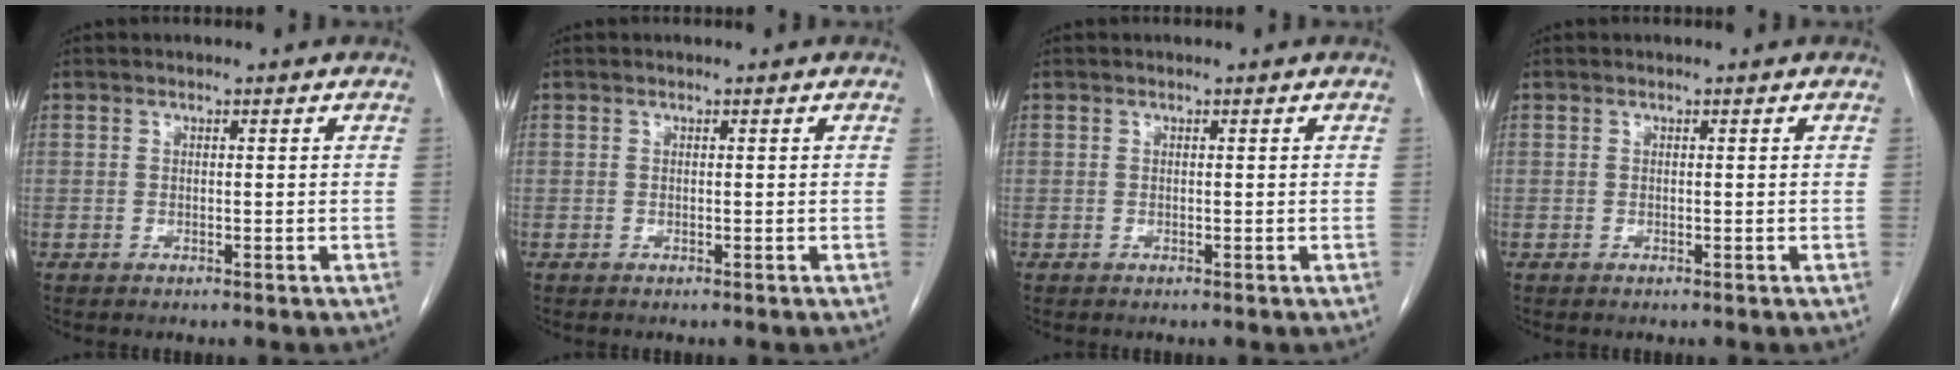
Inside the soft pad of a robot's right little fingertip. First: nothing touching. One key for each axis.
{"total": 0.0}
{"total": 0.0}
{"total": 0.0}